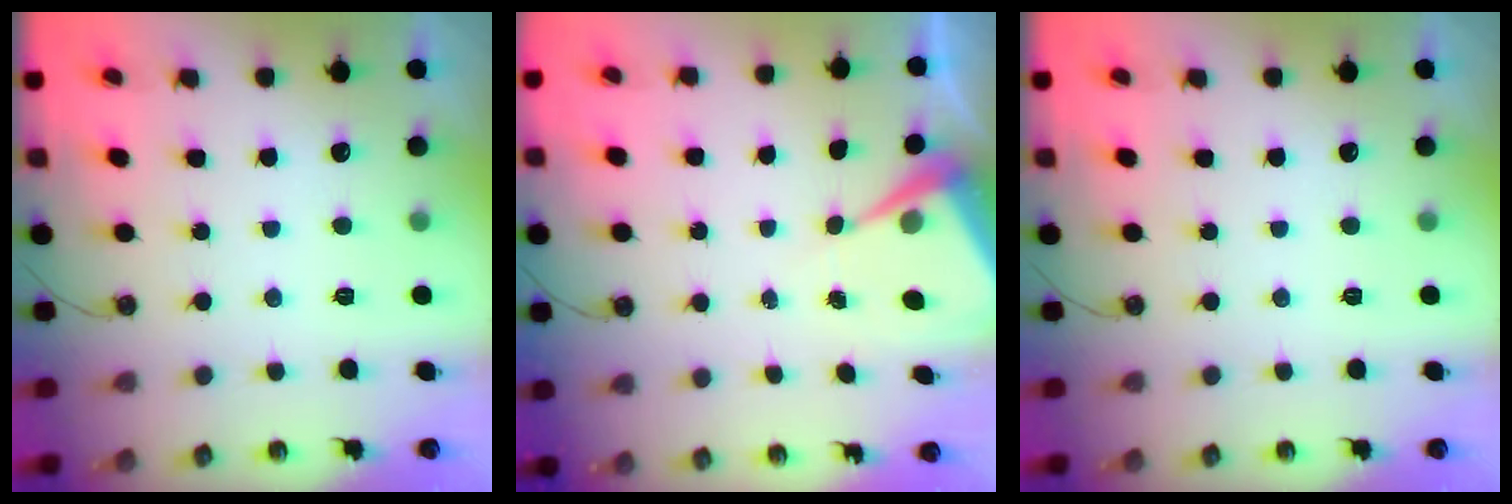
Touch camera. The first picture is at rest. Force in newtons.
{"total": 7.8, "press": 7.7, "slide": 0.7}
{"total": 0.0}